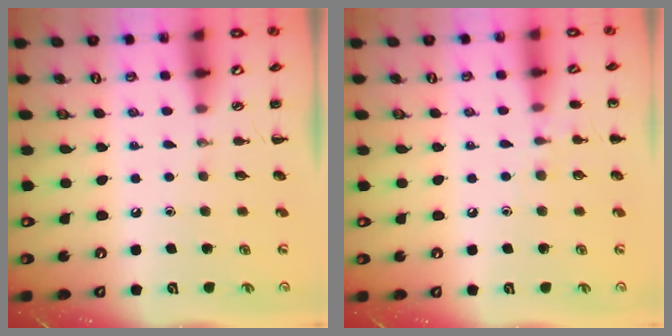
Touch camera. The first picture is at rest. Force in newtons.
{"total": 6.0, "press": 5.7, "slide": 1.9}